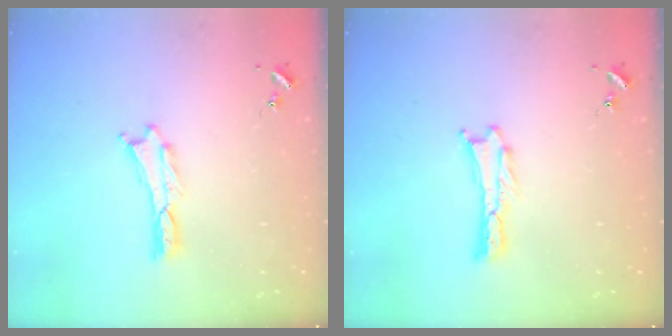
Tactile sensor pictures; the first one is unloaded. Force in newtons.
{"total": 0.0}